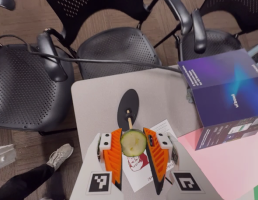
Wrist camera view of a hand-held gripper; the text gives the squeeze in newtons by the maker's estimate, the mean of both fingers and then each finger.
{"total": 14.5, "left": 15.0, "right": 14.0}